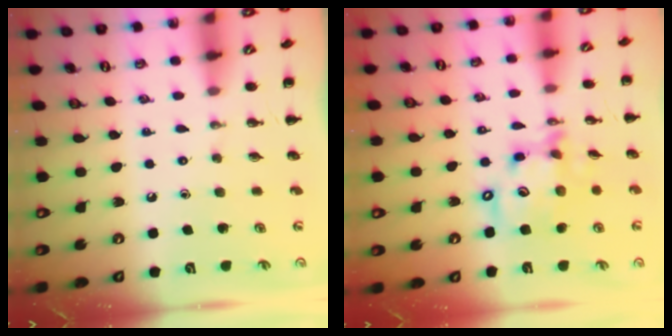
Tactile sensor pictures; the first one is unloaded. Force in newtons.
{"total": 15.1, "press": 14.6, "slide": 3.6}